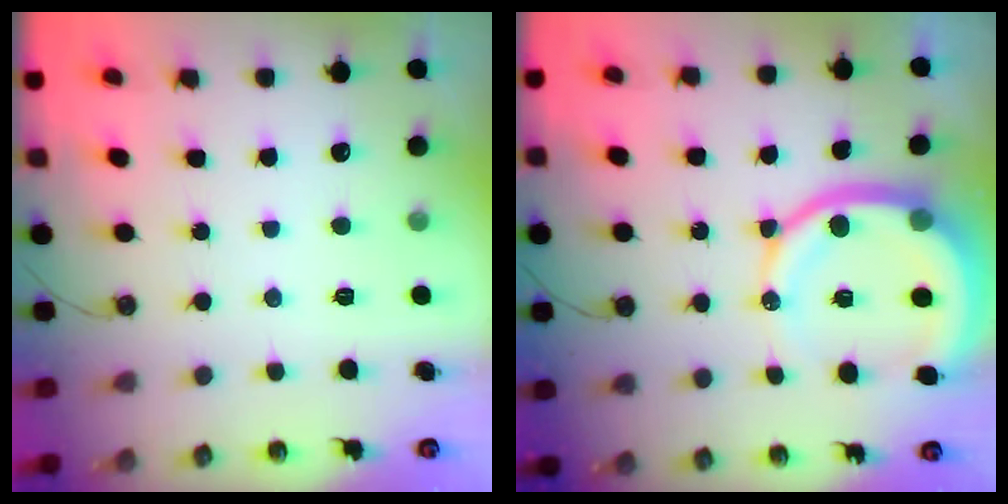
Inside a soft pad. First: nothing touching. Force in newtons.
{"total": 15.0, "press": 14.8, "slide": 2.0}